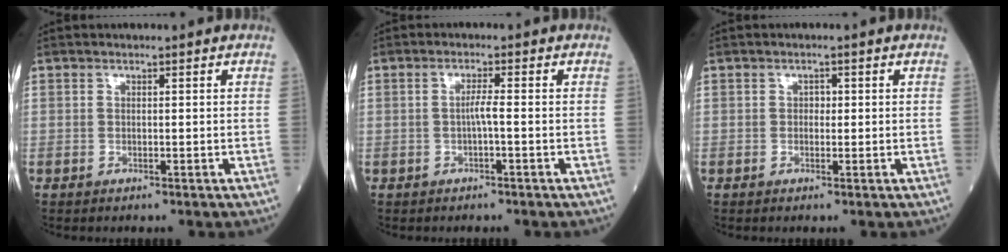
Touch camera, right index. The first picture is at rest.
{"total": 1.9, "force": [-0.4, -0.2, 1.8], "torque": [-0.033, 0.002, -0.005]}
{"total": 1.0, "force": [0.1, 0.7, 0.7], "torque": [-0.008, 0.003, 0.002]}